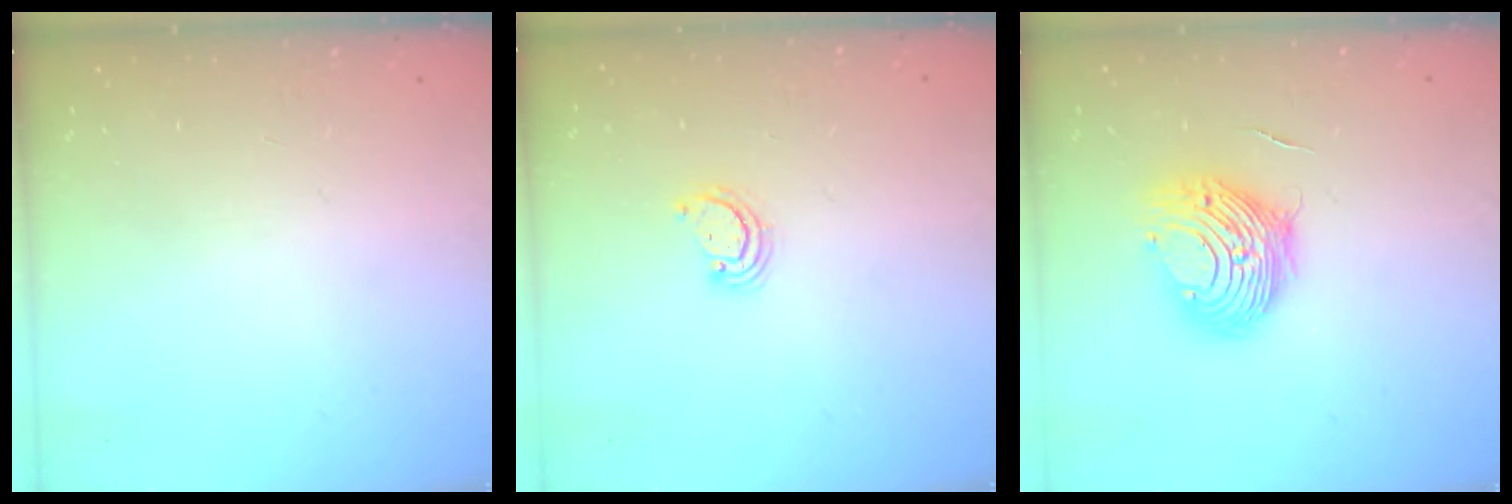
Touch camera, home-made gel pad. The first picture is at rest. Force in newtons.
{"total": 2.6, "press": 2.6, "slide": 0.3}
{"total": 10.7, "press": 10.7, "slide": 0.8}